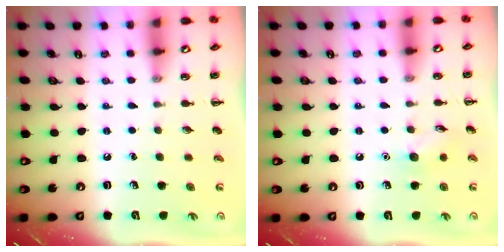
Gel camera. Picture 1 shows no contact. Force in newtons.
{"total": 6.6, "press": 6.4, "slide": 1.5}